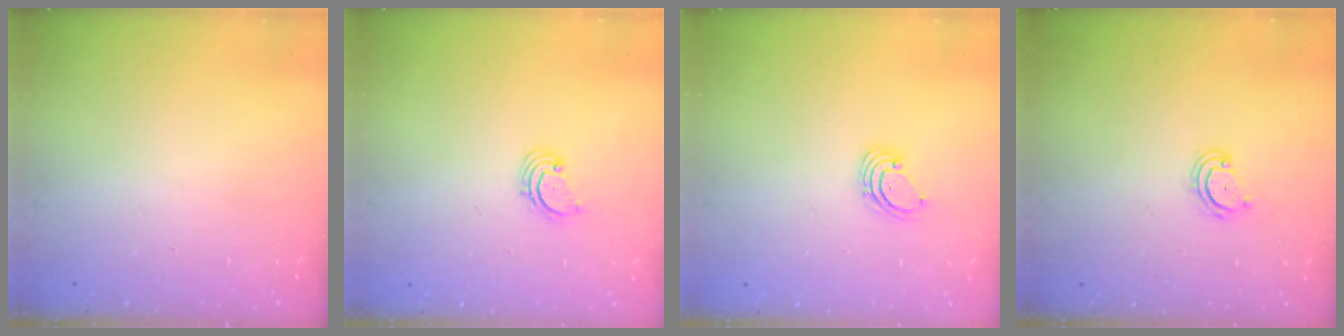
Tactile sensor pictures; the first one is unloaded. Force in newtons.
{"total": 1.7, "press": 1.7, "slide": 0.2}
{"total": 1.6, "press": 1.6, "slide": 0.1}
{"total": 4.5, "press": 4.5, "slide": 0.4}